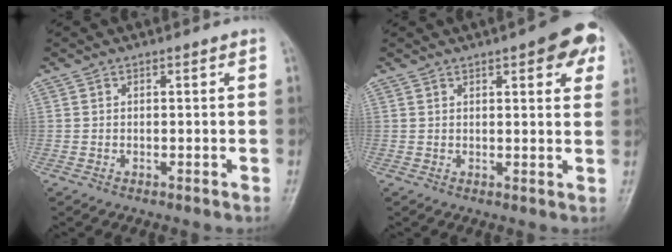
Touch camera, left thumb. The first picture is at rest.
{"total": 8.6, "force": [4.3, 2.8, 6.9], "torque": [-0.058, -0.006, 0.044]}